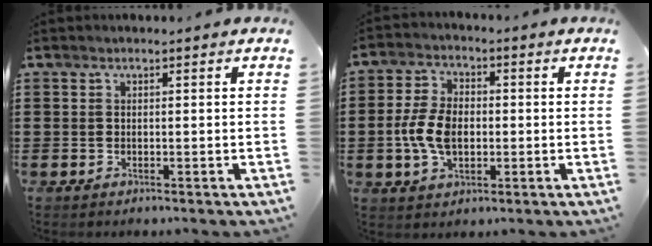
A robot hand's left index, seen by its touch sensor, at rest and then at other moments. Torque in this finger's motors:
{"motor_torque": [1.47, 0.67, 0.59, 0.15]}